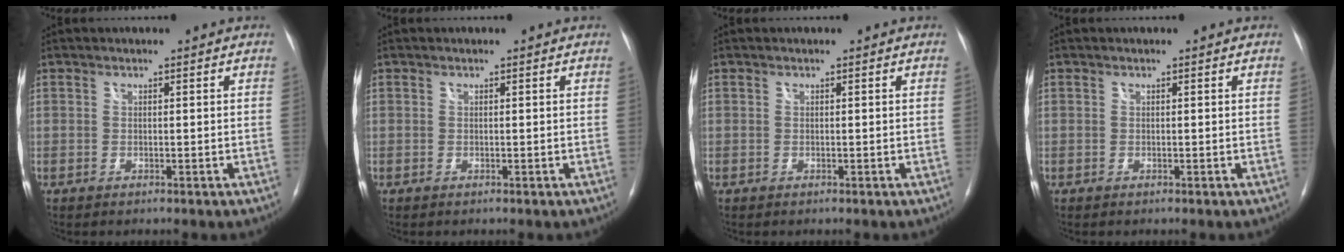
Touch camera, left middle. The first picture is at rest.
{"total": 0.0}
{"total": 0.0}
{"total": 0.0}